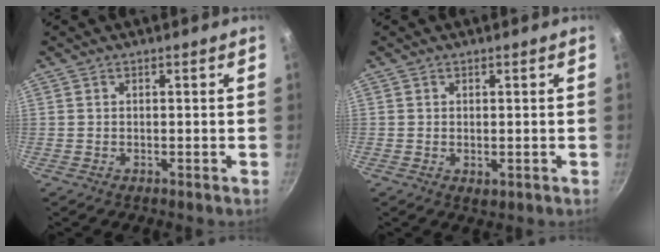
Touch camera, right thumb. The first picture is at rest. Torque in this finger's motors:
{"motor_torque": [-0.79, 0.12, -0.52, 0.12, -0.06]}